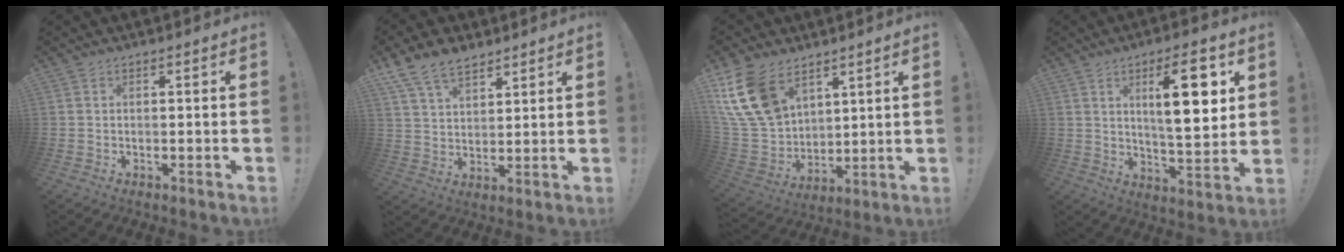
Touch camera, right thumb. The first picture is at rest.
{"total": 9.9, "force": [7.3, 5.1, 4.4], "torque": [-0.085, -0.034, 0.142]}
{"total": 18.4, "force": [10.3, 11.7, 9.8], "torque": [-0.201, -0.052, 0.201]}
{"total": 15.6, "force": [5.9, 4.6, 13.6], "torque": [-0.201, -0.012, 0.084]}